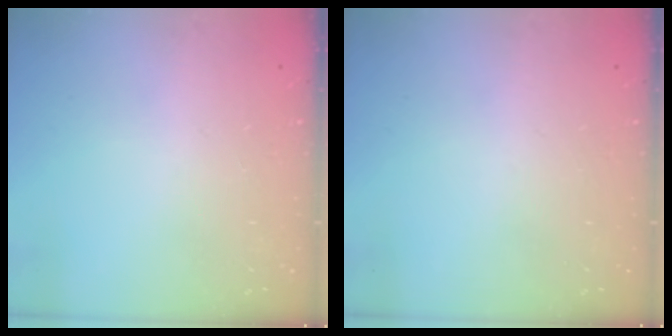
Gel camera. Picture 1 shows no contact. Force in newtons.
{"total": 0.0}